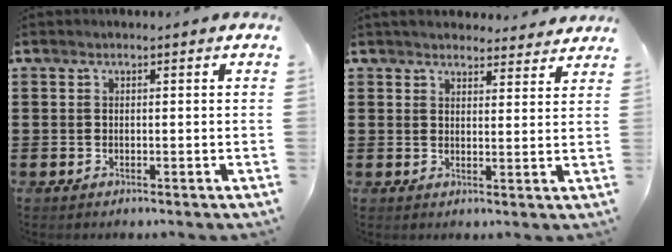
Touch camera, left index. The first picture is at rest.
{"total": 3.6, "force": [3.5, 0.8, 0.5], "torque": [-0.013, -0.013, 0.063]}